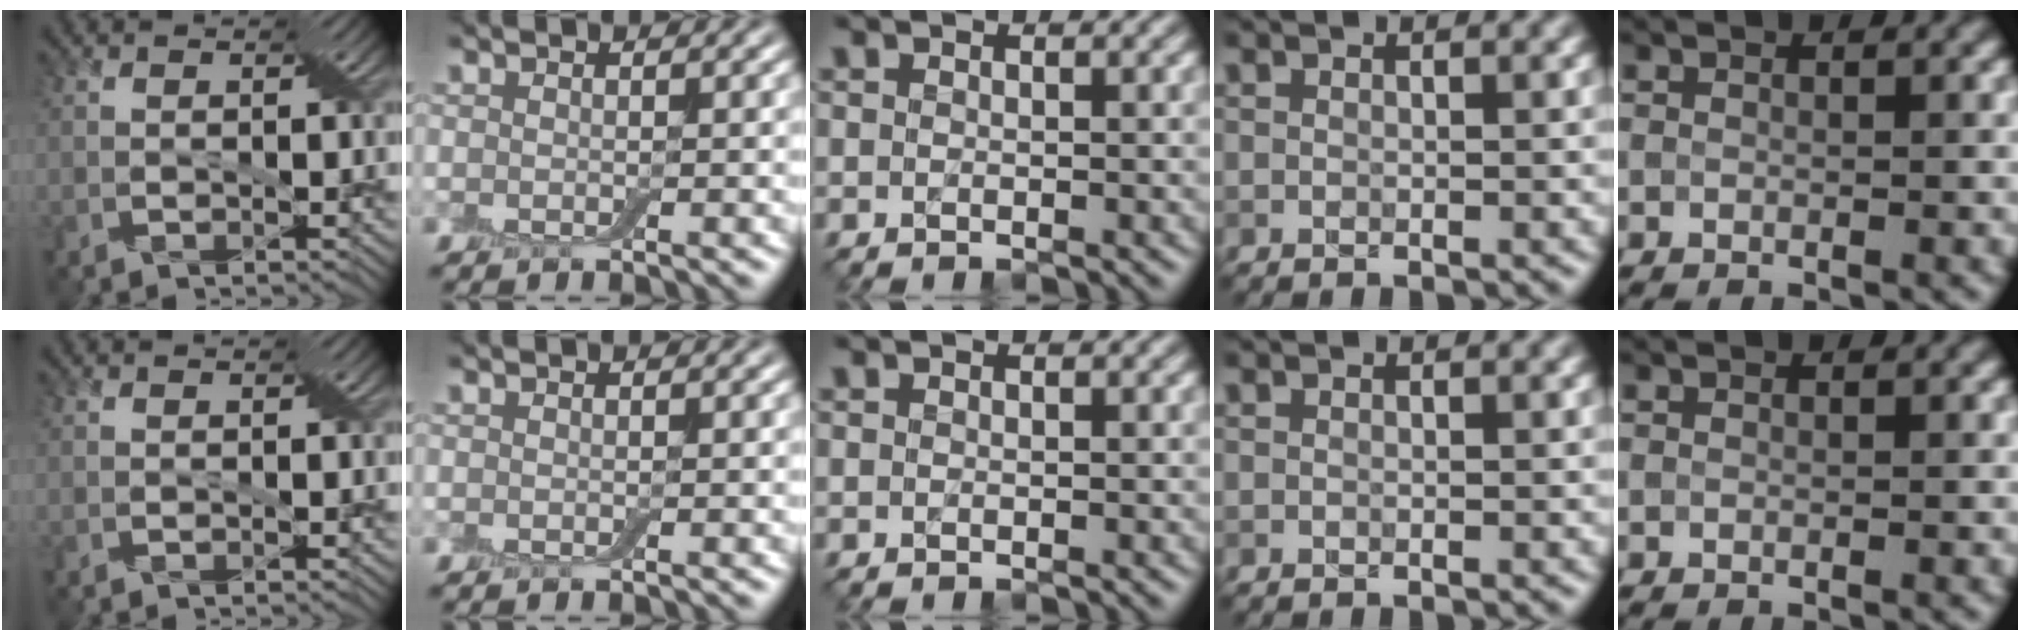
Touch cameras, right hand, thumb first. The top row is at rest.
{}